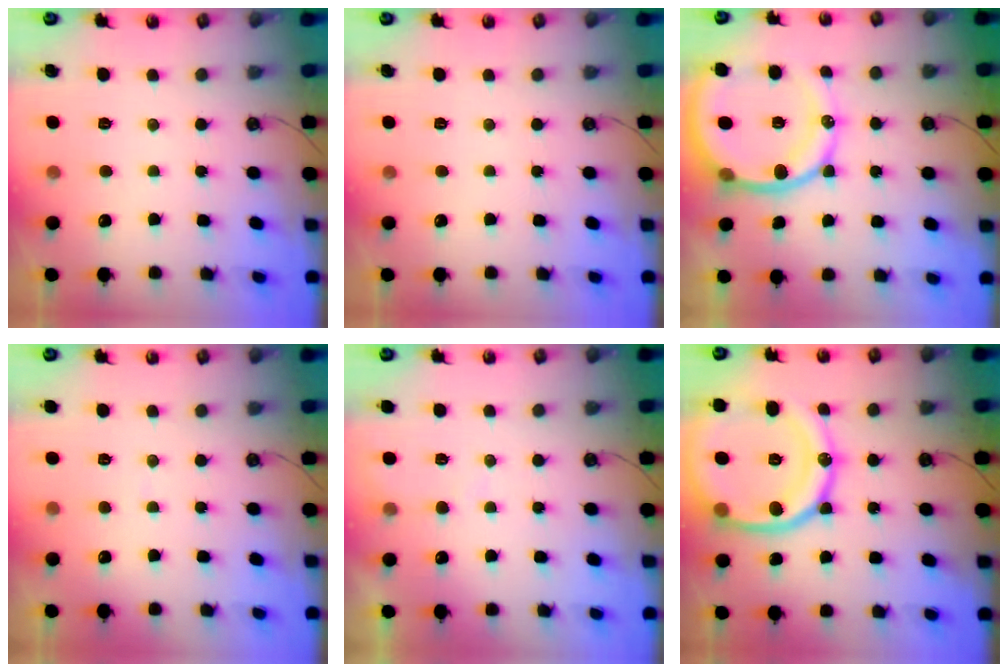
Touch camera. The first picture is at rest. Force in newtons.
{"total": 0.0}
{"total": 17.3, "press": 17.2, "slide": 2.0}
{"total": 3.4, "press": 3.3, "slide": 0.4}
{"total": 2.8, "press": 2.8, "slide": 0.3}
{"total": 24.7, "press": 24.6, "slide": 2.7}